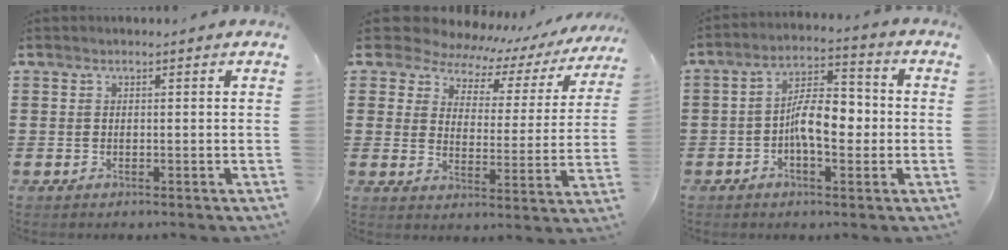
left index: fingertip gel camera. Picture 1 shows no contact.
{"total": 6.0, "force": [5.4, 2.4, 1.2], "torque": [-0.051, -0.035, 0.089]}
{"total": 7.5, "force": [-1.5, 3.3, 6.5], "torque": [-0.116, 0.007, -0.032]}